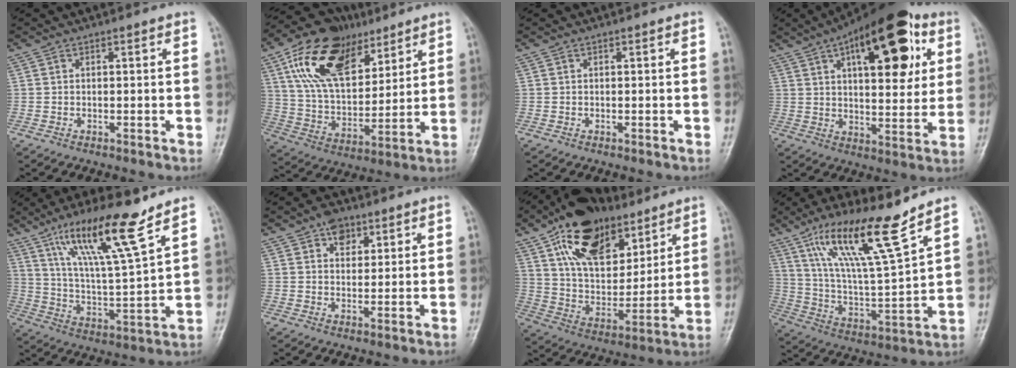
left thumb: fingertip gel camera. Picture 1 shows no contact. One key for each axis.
{"total": 20.8, "fx": 10.9, "fy": 11.6, "fz": 13.3, "tx": -0.201, "ty": -0.028, "tz": 0.201}
{"total": 0.0}
{"total": 23.4, "fx": 9.4, "fy": 10.3, "fz": 18.8, "tx": -0.242, "ty": -0.008, "tz": 0.137}
{"total": 16.4, "fx": 10.8, "fy": 1.7, "fz": 12.3, "tx": -0.213, "ty": -0.054, "tz": 0.198}
{"total": 4.7, "fx": 2.6, "fy": 3.2, "fz": 2.4, "tx": -0.013, "ty": -0.010, "tz": 0.038}
{"total": 21.6, "fx": 12.5, "fy": 11.8, "fz": 13.1, "tx": -0.179, "ty": -0.048, "tz": 0.225}
{"total": 17.9, "fx": 11.8, "fy": 2.1, "fz": 13.2, "tx": -0.224, "ty": -0.061, "tz": 0.221}